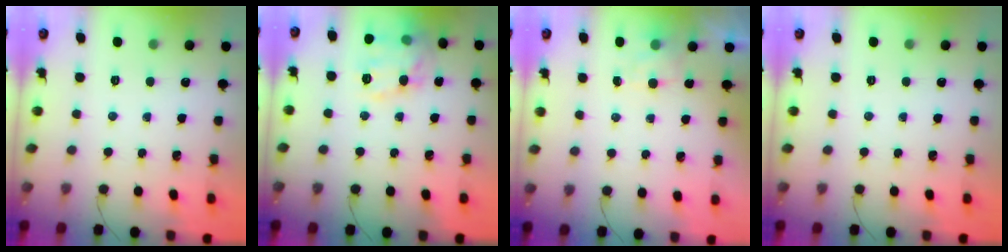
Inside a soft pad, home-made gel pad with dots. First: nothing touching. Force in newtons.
{"total": 13.1, "press": 13.1, "slide": 0.4}
{"total": 1.9, "press": 1.5, "slide": 1.2}
{"total": 0.0}